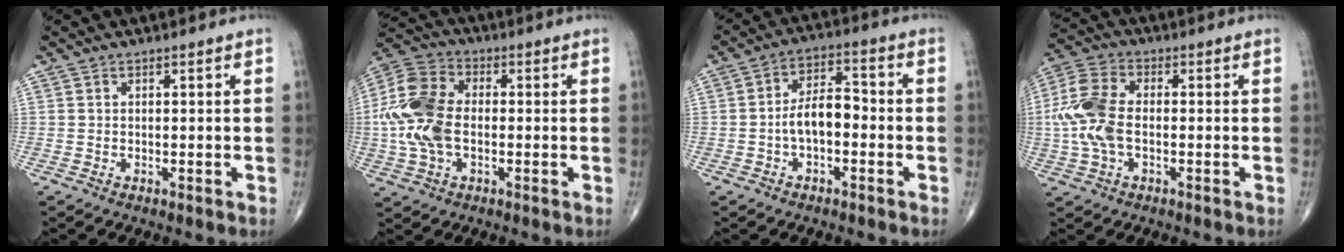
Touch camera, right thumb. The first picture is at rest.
{"total": 14.4, "force": [-1.1, 9.1, 11.2], "torque": [-0.246, 0.024, -0.024]}
{"total": 7.4, "force": [-1.6, 3.9, 6.0], "torque": [-0.099, 0.034, -0.035]}
{"total": 10.9, "force": [-0.9, 6.3, 8.9], "torque": [-0.209, 0.022, -0.024]}